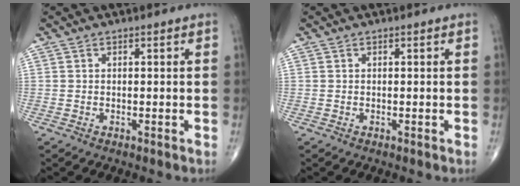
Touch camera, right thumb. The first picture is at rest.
{"total": 0.0}